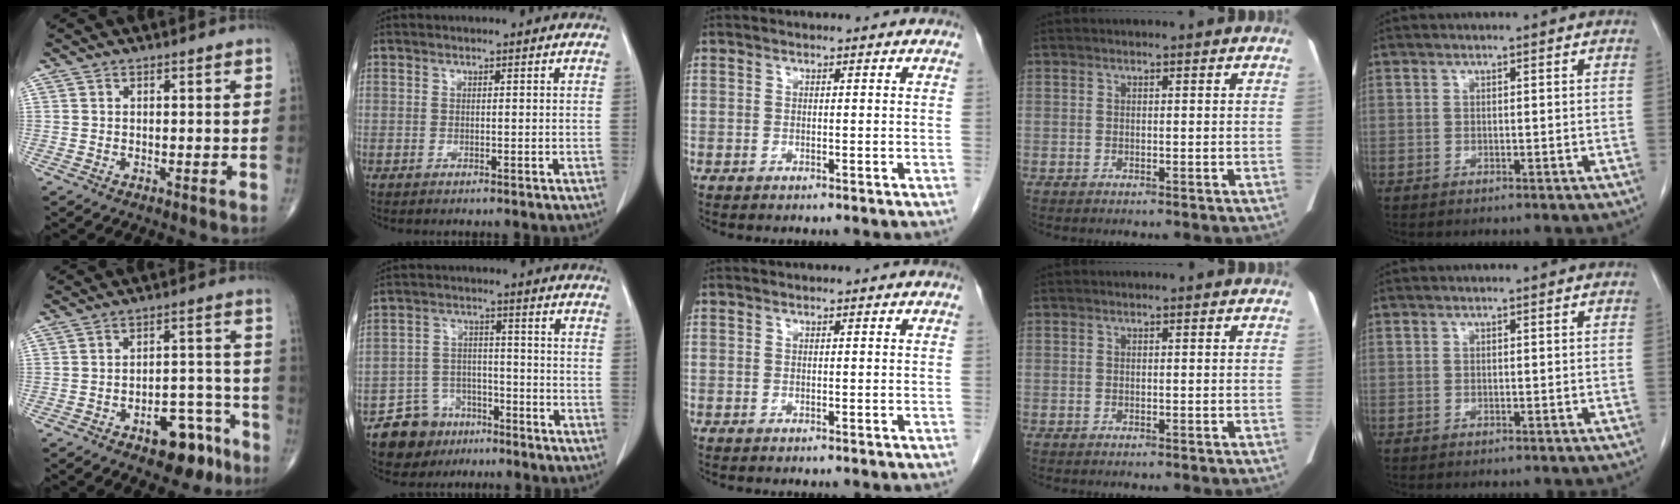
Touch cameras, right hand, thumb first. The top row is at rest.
{"thumb": {"total": 10.9, "force": [-6.5, 5.4, 6.8], "torque": [-0.061, 0.057, -0.084]}, "index": {"total": 7.9, "force": [-5.4, 5.7, 0.8], "torque": [-0.015, 0.019, -0.088]}}